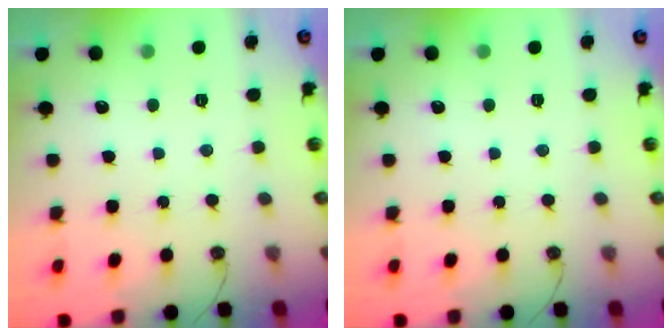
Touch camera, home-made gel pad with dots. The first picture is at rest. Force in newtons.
{"total": 0.0}